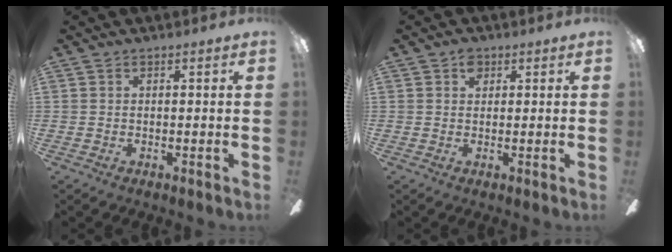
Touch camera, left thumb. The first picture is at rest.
{"total": 2.7, "force": [1.3, 1.9, 1.5], "torque": [-0.015, -0.001, 0.019]}